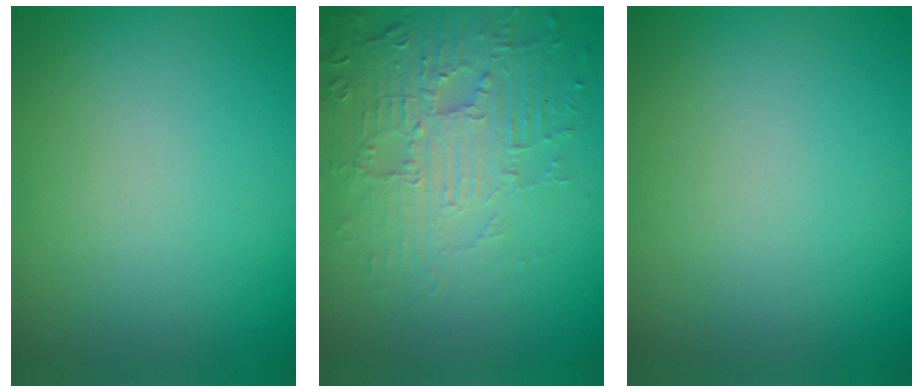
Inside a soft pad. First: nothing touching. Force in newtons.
{"total": 4.1, "press": 3.9, "slide": 1.2}
{"total": 0.0}